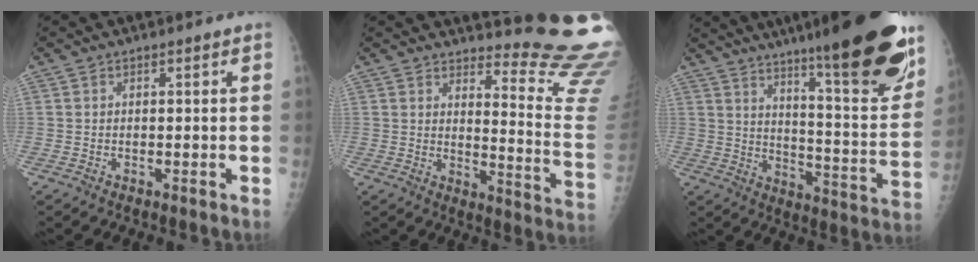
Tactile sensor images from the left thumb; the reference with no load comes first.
{"total": 17.2, "force": [16.6, 0.0, 4.2], "torque": [-0.030, -0.222, 0.186]}
{"total": 27.1, "force": [18.4, 3.5, 19.5], "torque": [-0.264, -0.087, 0.266]}